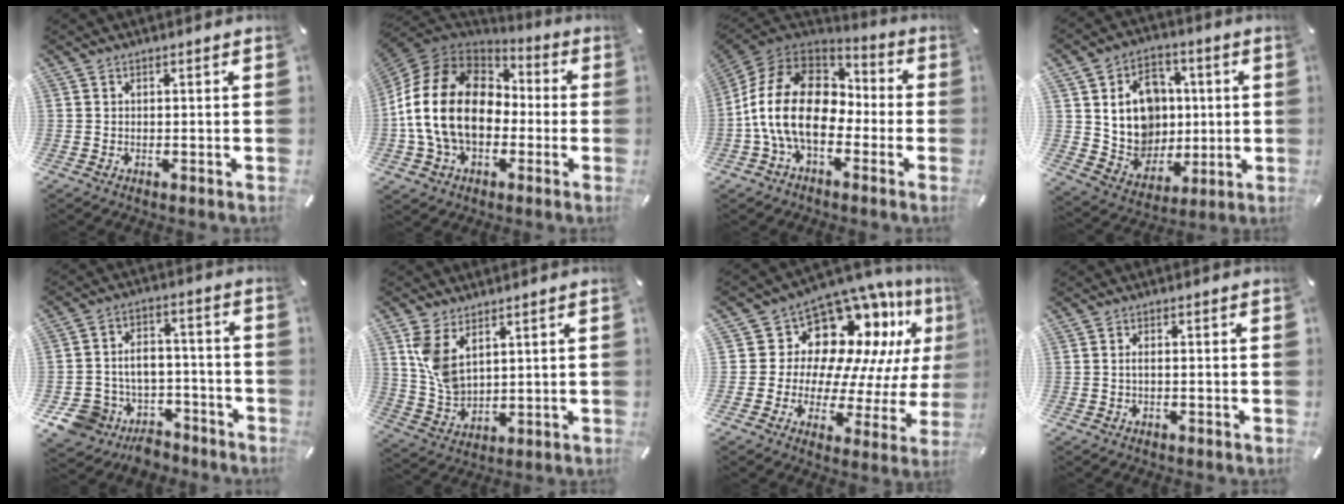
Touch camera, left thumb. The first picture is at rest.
{"total": 19.1, "force": [-2.6, 14.5, 12.2], "torque": [-0.261, 0.029, -0.047]}
{"total": 19.1, "force": [-4.5, 12.5, 13.8], "torque": [-0.278, 0.034, -0.073]}
{"total": 14.8, "force": [2.3, 13.3, 6.0], "torque": [-0.102, 0.002, 0.057]}
{"total": 10.7, "force": [-4.3, 9.3, 3.0], "torque": [-0.060, 0.019, -0.065]}
{"total": 7.6, "force": [4.0, 4.8, 4.5], "torque": [-0.118, -0.021, 0.074]}
{"total": 14.7, "force": [9.5, 9.4, 6.0], "torque": [-0.095, -0.107, 0.165]}
{"total": 1.3, "force": [-0.2, 0.5, 1.2], "torque": [-0.022, 0.000, -0.004]}